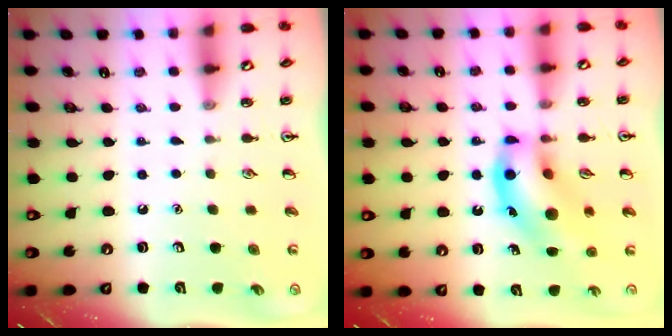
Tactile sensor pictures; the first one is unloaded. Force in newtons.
{"total": 15.9, "press": 15.6, "slide": 2.6}